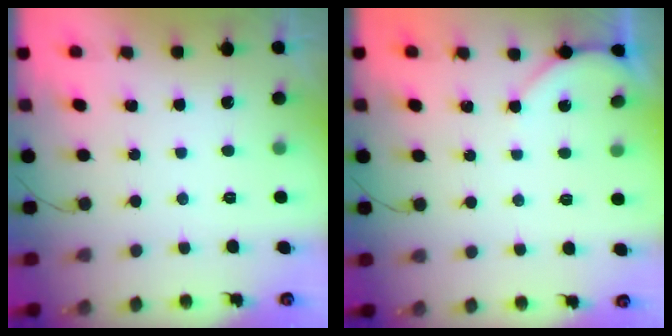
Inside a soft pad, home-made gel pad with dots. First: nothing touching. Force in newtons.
{"total": 2.3, "press": 2.2, "slide": 0.4}